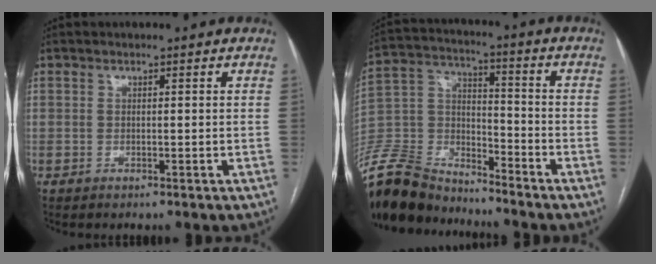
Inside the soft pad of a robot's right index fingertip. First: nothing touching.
{"total": 17.2, "force": [-16.1, 4.9, 3.4], "torque": [-0.086, 0.026, -0.294]}